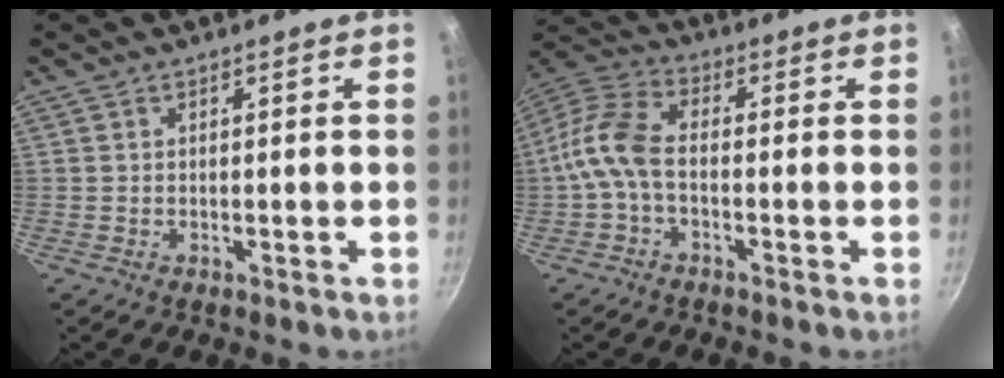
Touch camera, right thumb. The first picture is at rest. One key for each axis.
{"total": 9.0, "fx": -2.0, "fy": 5.0, "fz": 7.2, "tx": -0.152, "ty": 0.037, "tz": -0.058}